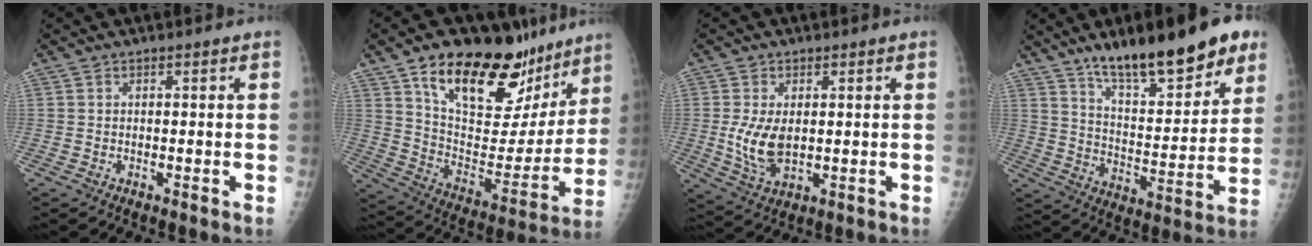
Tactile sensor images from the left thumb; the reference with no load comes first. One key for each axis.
{"total": 28.7, "fx": 17.9, "fy": 14.1, "fz": 17.4, "tx": -0.220, "ty": -0.055, "tz": 0.289}
{"total": 7.6, "fx": 0.4, "fy": 4.5, "fz": 6.2, "tx": -0.118, "ty": -0.014, "tz": 0.017}
{"total": 21.3, "fx": 14.4, "fy": 6.3, "fz": 14.4, "tx": -0.181, "ty": -0.067, "tz": 0.231}